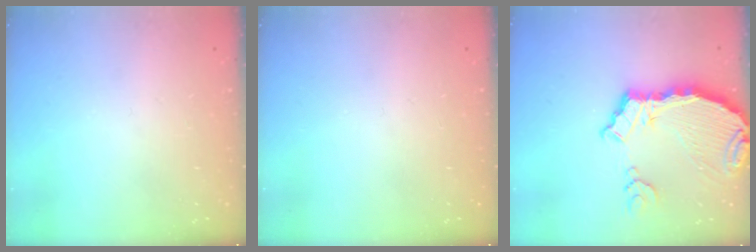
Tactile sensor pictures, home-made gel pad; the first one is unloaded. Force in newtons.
{"total": 0.0}
{"total": 12.6, "press": 12.5, "slide": 1.7}